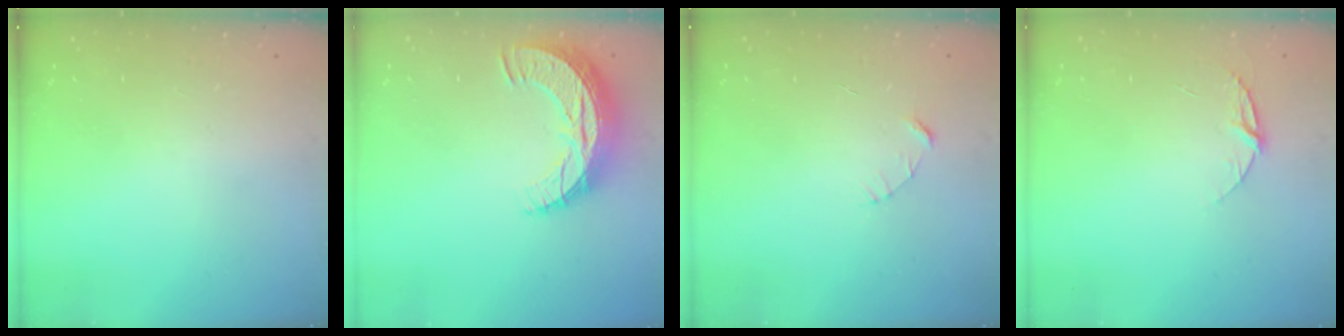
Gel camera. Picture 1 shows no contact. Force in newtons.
{"total": 10.9, "press": 10.9, "slide": 0.7}
{"total": 2.4, "press": 2.4, "slide": 0.2}
{"total": 5.7, "press": 5.7, "slide": 0.6}